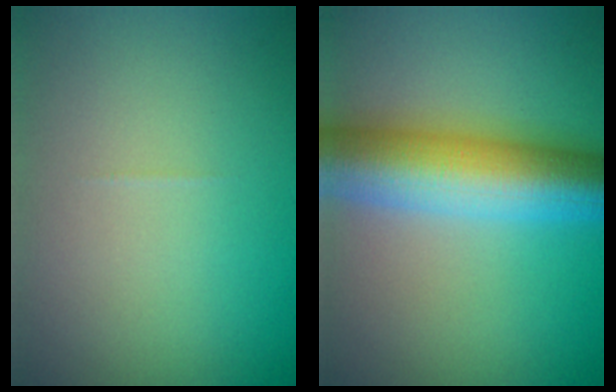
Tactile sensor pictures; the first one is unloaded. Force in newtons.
{"total": 10.1, "press": 10.1, "slide": 0.1}